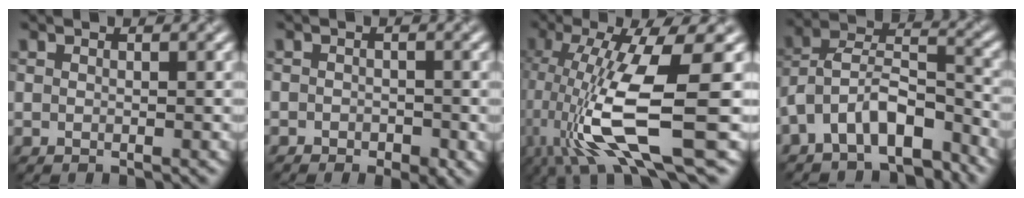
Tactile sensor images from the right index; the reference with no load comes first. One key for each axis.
{"total": 1.6, "fx": -1.4, "fy": 0.6, "fz": 0.5, "tx": -0.017, "ty": -0.004, "tz": -0.009}
{"total": 12.0, "fx": -3.2, "fy": 2.9, "fz": 11.2, "tx": -0.223, "ty": -0.012, "tz": -0.042}
{"total": 7.7, "fx": -5.6, "fy": 3.2, "fz": 4.1, "tx": -0.071, "ty": 0.013, "tz": -0.099}